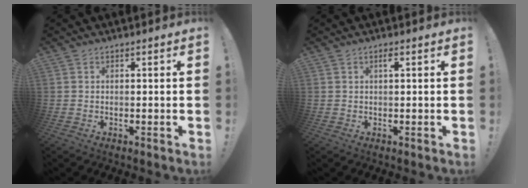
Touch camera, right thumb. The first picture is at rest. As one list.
[{"total": 1.4, "force": [0.5, 0.0, 1.2], "torque": [-0.014, -0.003, 0.004]}]